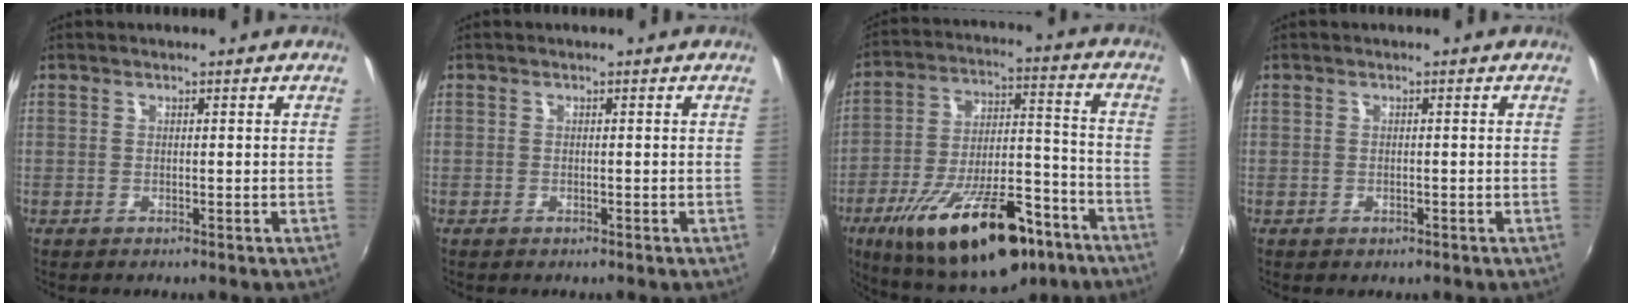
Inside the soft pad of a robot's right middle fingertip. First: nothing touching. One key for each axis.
{"total": 0.0}
{"total": 26.1, "fx": -16.2, "fy": 9.9, "fz": 17.9, "tx": -0.308, "ty": -0.015, "tz": -0.238}
{"total": 0.7, "fx": -0.4, "fy": 0.6, "fz": 0.1, "tx": -0.001, "ty": -0.003, "tz": -0.006}